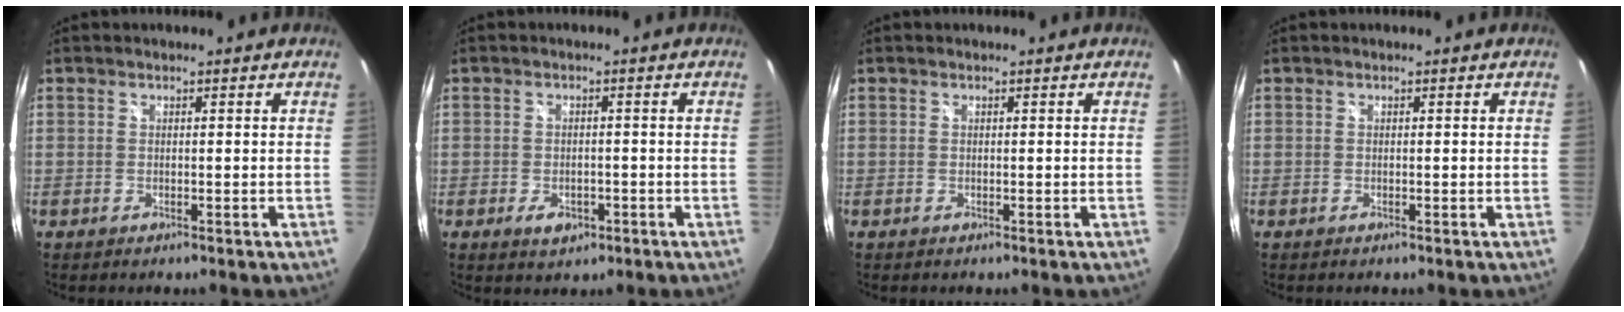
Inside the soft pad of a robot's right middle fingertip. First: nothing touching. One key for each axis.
{"total": 3.9, "fx": -1.8, "fy": 2.4, "fz": 2.4, "tx": -0.049, "ty": -0.006, "tz": -0.026}
{"total": 0.0}
{"total": 0.0}